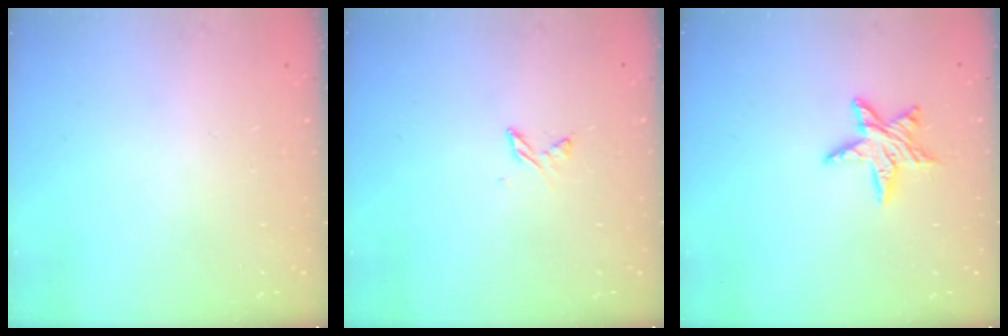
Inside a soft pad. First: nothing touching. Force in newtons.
{"total": 3.1, "press": 3.1, "slide": 0.6}
{"total": 9.1, "press": 9.1, "slide": 0.5}